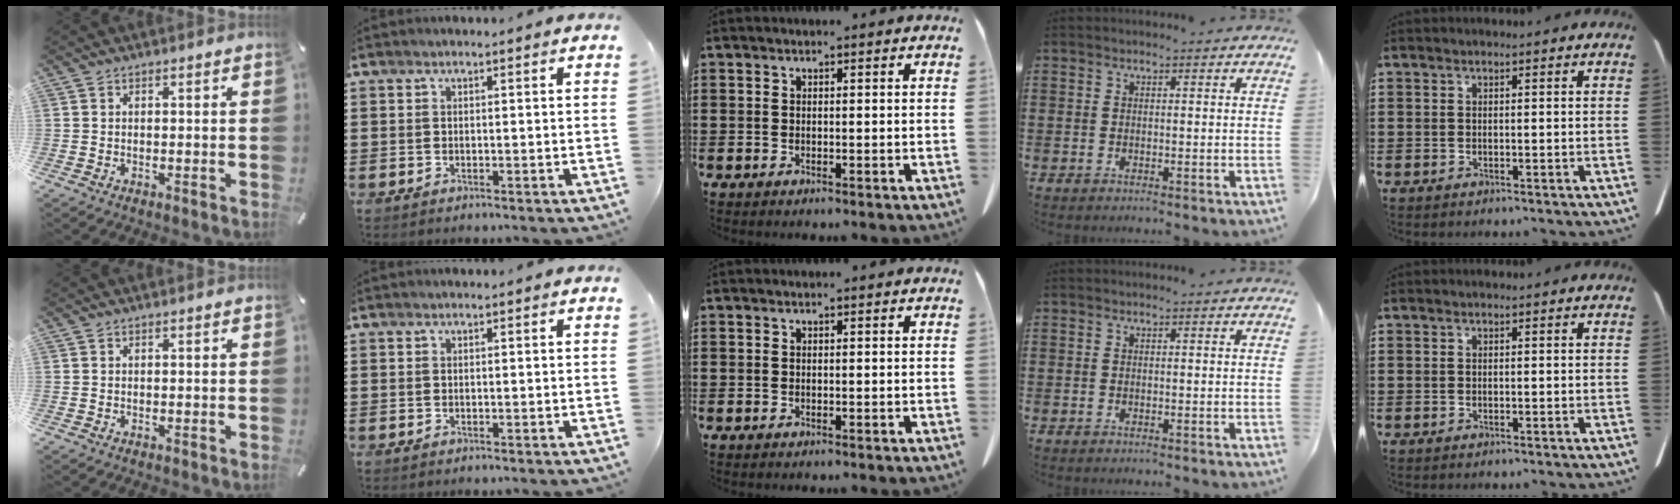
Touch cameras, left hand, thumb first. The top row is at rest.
{}